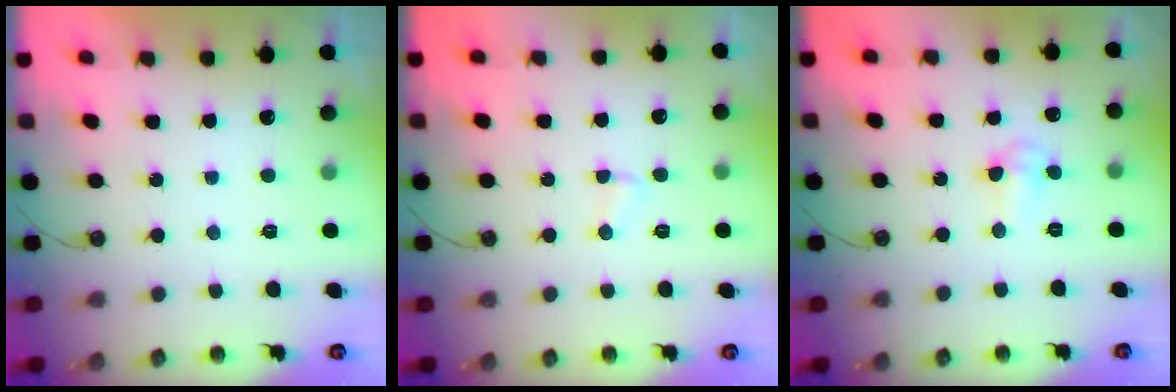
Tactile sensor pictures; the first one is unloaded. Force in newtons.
{"total": 2.8, "press": 2.8, "slide": 0.3}
{"total": 5.2, "press": 3.9, "slide": 3.4}